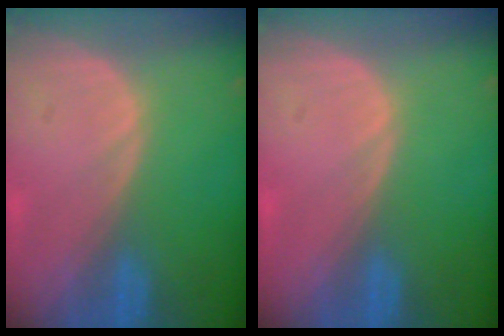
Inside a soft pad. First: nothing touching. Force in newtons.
{"total": 0.0}